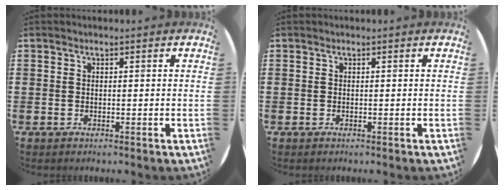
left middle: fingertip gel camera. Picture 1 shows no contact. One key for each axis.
{"total": 0.0}